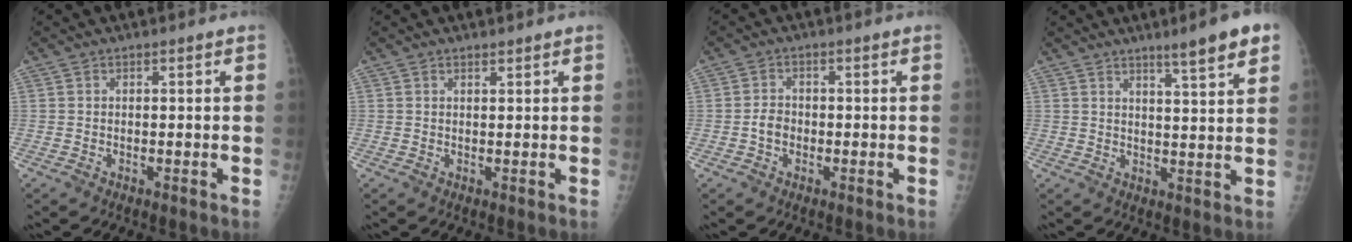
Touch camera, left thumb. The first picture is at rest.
{"total": 0.8, "force": [0.7, 0.2, 0.2], "torque": [-0.004, -0.006, 0.013]}
{"total": 2.6, "force": [-0.6, 2.1, 1.4], "torque": [-0.016, 0.009, -0.015]}
{"total": 8.0, "force": [5.2, 0.5, 6.1], "torque": [-0.083, -0.025, 0.074]}